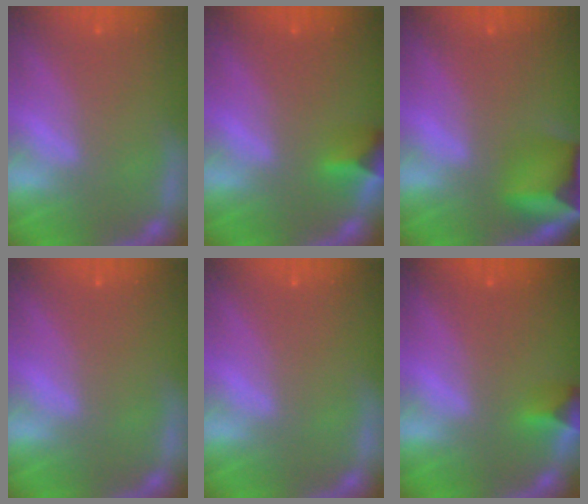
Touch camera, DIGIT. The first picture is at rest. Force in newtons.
{"total": 2.4}
{"total": 6.4}
{"total": 0.0}
{"total": 0.0}
{"total": 1.9}